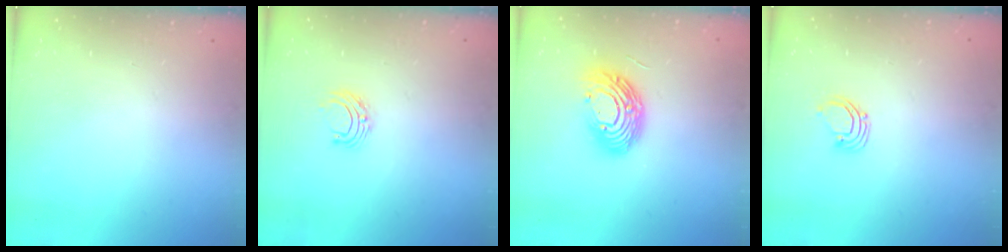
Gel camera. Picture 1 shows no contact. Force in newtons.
{"total": 5.9, "press": 5.9, "slide": 0.5}
{"total": 13.7, "press": 13.7, "slide": 0.5}
{"total": 2.7, "press": 2.7, "slide": 0.2}